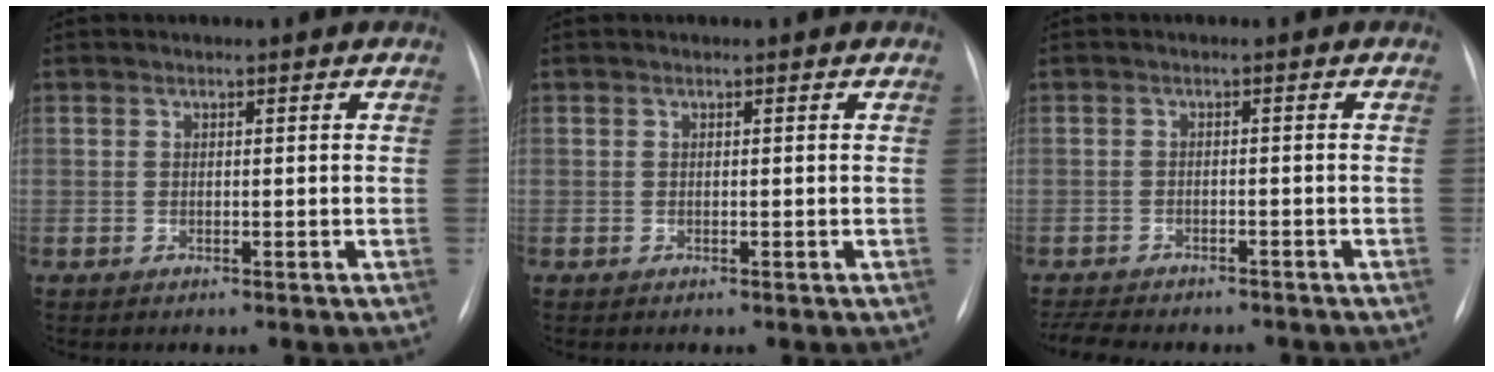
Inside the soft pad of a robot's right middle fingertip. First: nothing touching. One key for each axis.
{"total": 0.0}
{"total": 9.0, "fx": -7.9, "fy": 2.5, "fz": 3.4, "tx": -0.062, "ty": -0.001, "tz": -0.107}